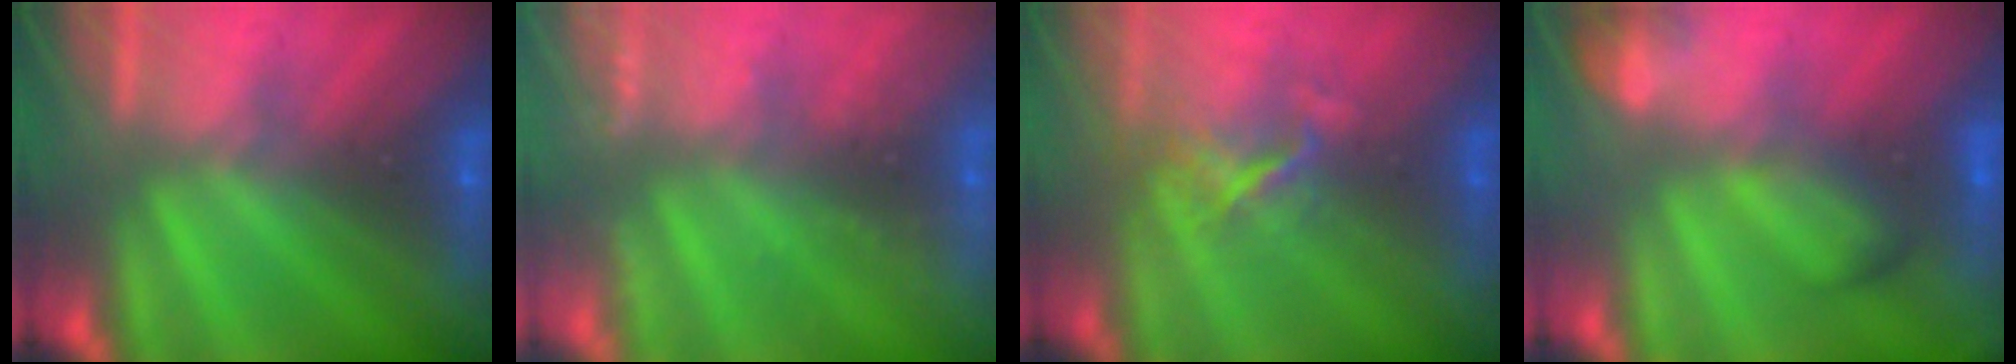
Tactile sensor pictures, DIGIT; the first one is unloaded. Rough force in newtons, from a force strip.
{"total": 2.4}
{"total": 3.5}
{"total": 2.6}